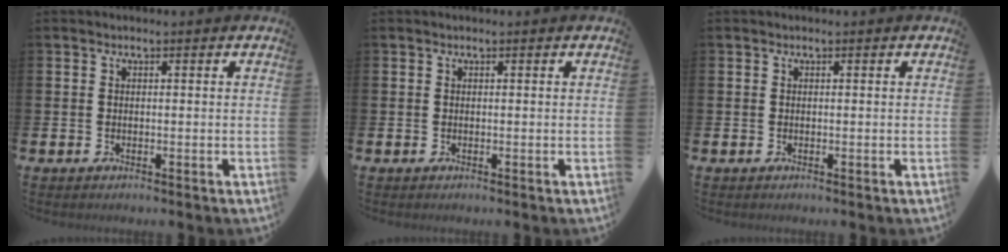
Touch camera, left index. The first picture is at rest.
{"total": 0.0}
{"total": 0.0}